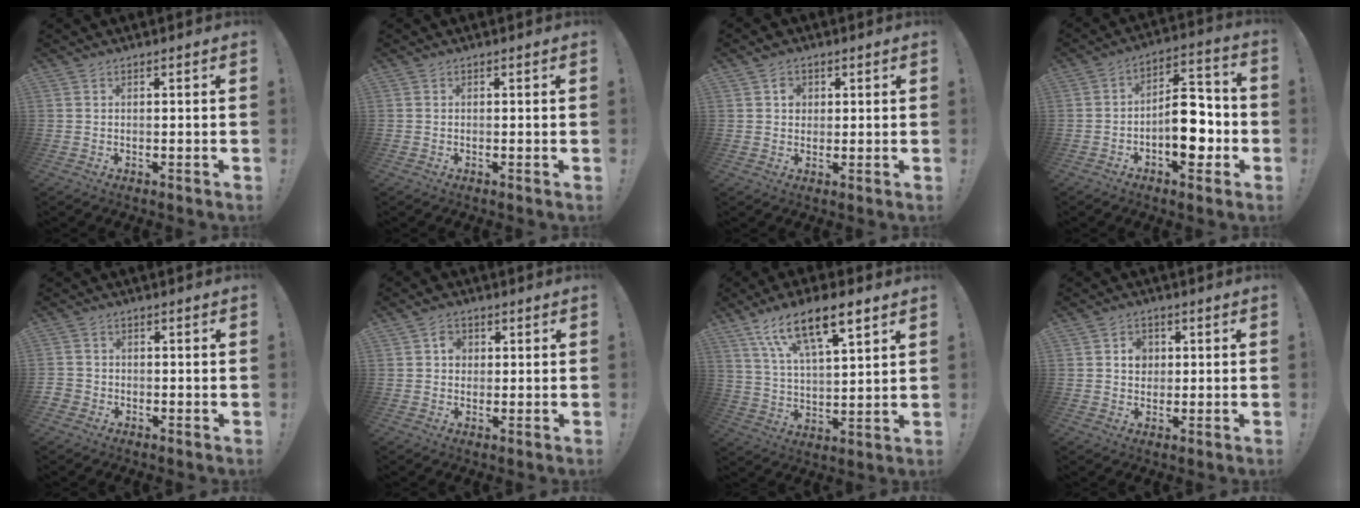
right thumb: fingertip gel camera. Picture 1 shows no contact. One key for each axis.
{"total": 0.0}
{"total": 3.8, "fx": 1.2, "fy": 3.3, "fz": 1.4, "tx": -0.001, "ty": -0.006, "tz": 0.016}
{"total": 14.1, "fx": -4.1, "fy": 7.6, "fz": 11.1, "tx": -0.155, "ty": 0.031, "tz": -0.065}
{"total": 2.4, "fx": -1.3, "fy": 1.7, "fz": 0.9, "tx": -0.019, "ty": 0.003, "tz": -0.026}
{"total": 4.3, "fx": 1.1, "fy": 3.7, "fz": 1.8, "tx": -0.010, "ty": -0.001, "tz": 0.014}
{"total": 16.0, "fx": 9.9, "fy": 6.0, "fz": 11.0, "tx": -0.178, "ty": -0.046, "tz": 0.168}
{"total": 5.8, "fx": 1.2, "fy": 5.2, "fz": 2.3, "tx": -0.024, "ty": -0.002, "tz": 0.019}